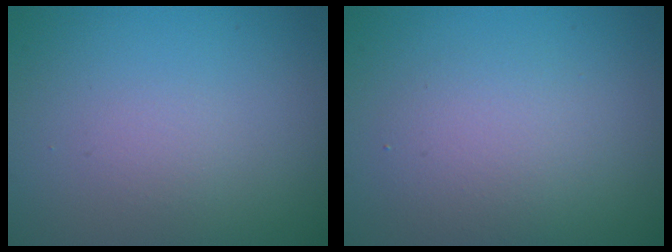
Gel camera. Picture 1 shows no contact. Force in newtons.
{"total": 2.8, "press": 2.8, "slide": 0.2}